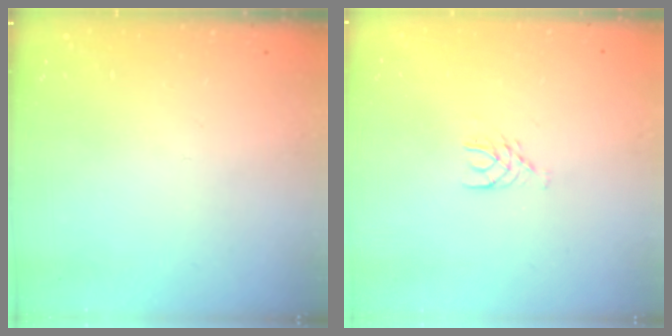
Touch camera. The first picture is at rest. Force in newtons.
{"total": 4.7, "press": 4.7, "slide": 0.5}